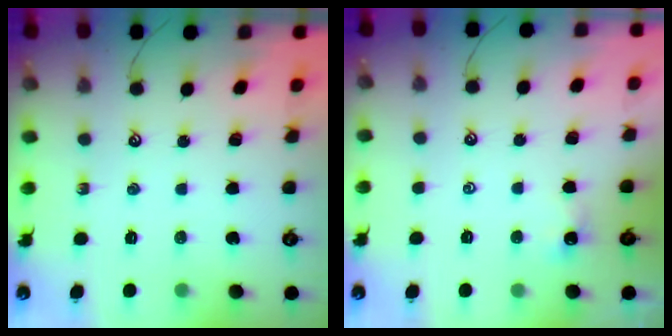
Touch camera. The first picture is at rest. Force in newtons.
{"total": 2.3, "press": 2.3, "slide": 0.2}